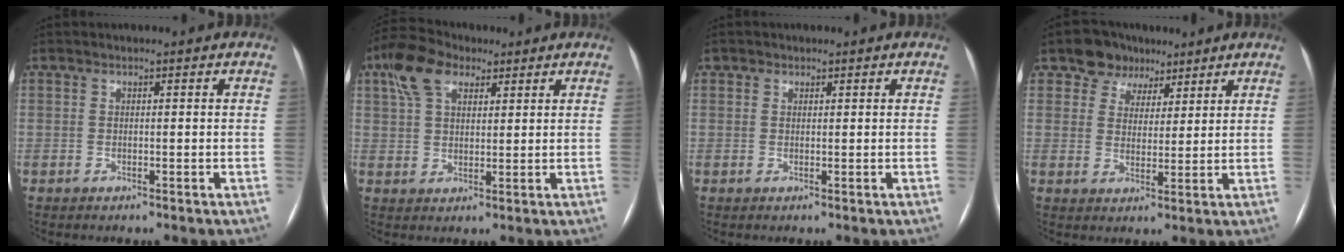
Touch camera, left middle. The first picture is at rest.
{"total": 7.8, "force": [4.3, 4.3, 4.9], "torque": [-0.113, 0.033, 0.080]}
{"total": 0.7, "force": [0.4, 0.5, 0.0], "torque": [0.005, 0.000, 0.004]}
{"total": 6.1, "force": [4.1, 4.5, 0.6], "torque": [-0.009, 0.016, 0.067]}